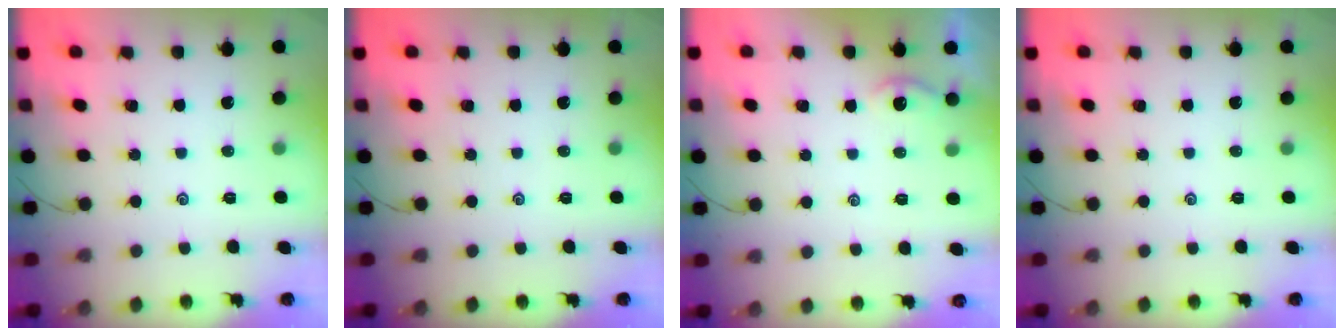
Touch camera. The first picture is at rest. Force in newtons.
{"total": 0.0}
{"total": 2.5, "press": 2.5, "slide": 0.2}
{"total": 0.0}